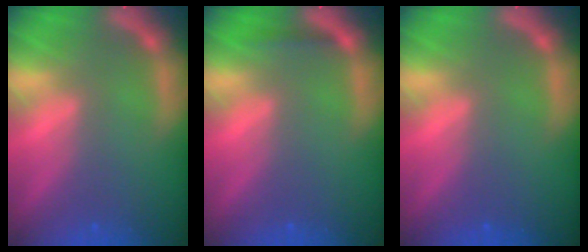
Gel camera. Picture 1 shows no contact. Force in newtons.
{"total": 0.9}
{"total": 0.0}